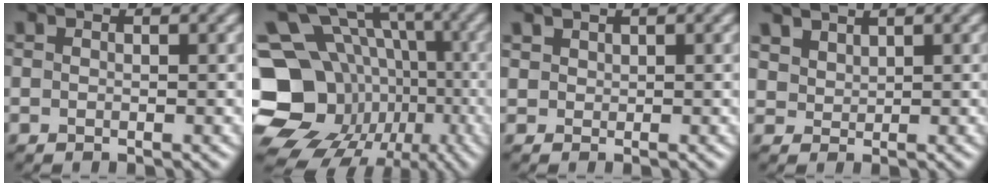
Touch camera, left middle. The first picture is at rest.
{"total": 19.8, "force": [-5.6, 17.0, 8.4], "torque": [-0.183, -0.014, -0.104]}
{"total": 0.8, "force": [0.7, 0.4, 0.0], "torque": [0.000, 0.001, 0.015]}
{"total": 2.6, "force": [2.3, 1.1, 0.5], "torque": [-0.022, -0.006, 0.061]}